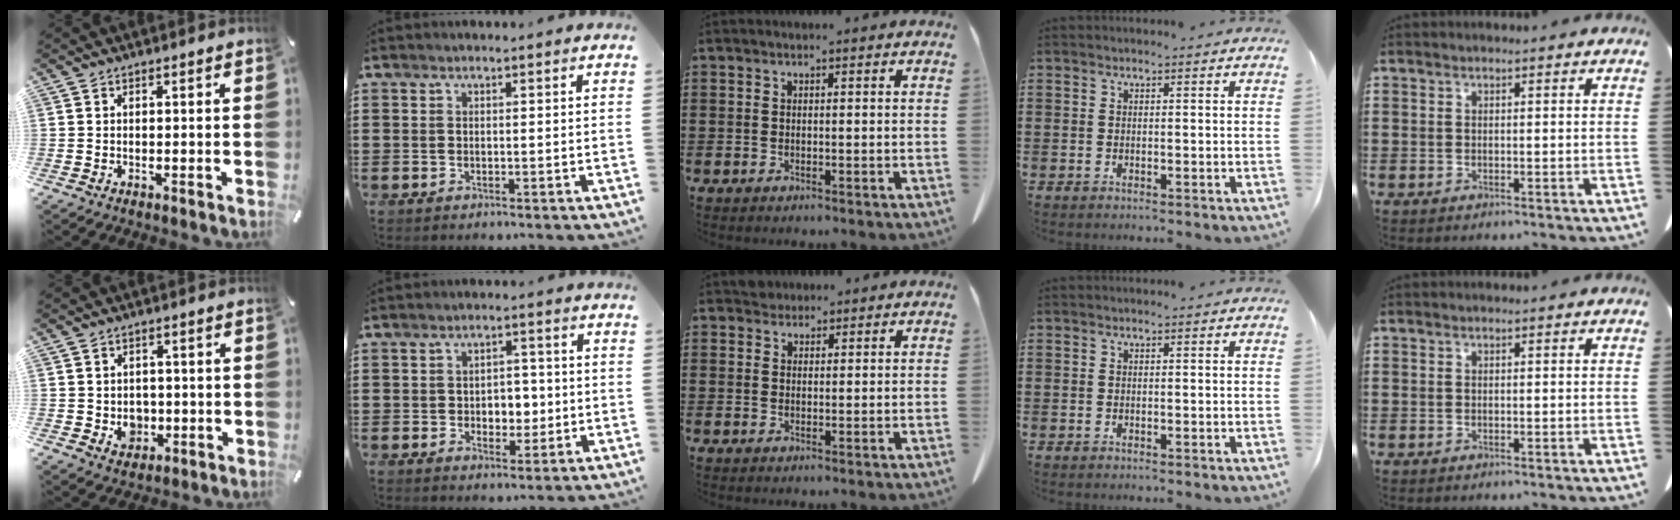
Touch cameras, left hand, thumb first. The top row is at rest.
{"thumb": {"total": 4.8, "force": [-0.4, 4.4, 1.9], "torque": [-0.012, 0.000, -0.008]}, "index": {"total": 3.9, "force": [-0.5, 3.0, 2.5], "torque": [-0.042, 0.002, -0.018]}, "middle": {"total": 2.0, "force": [1.8, 0.8, 0.0], "torque": [0.002, 0.000, 0.035]}}